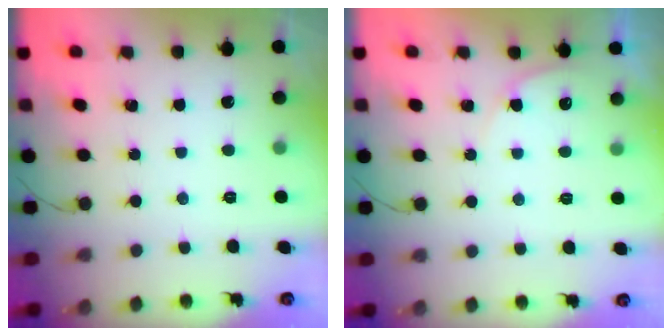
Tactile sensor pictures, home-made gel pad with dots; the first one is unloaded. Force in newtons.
{"total": 3.4, "press": 3.3, "slide": 0.5}